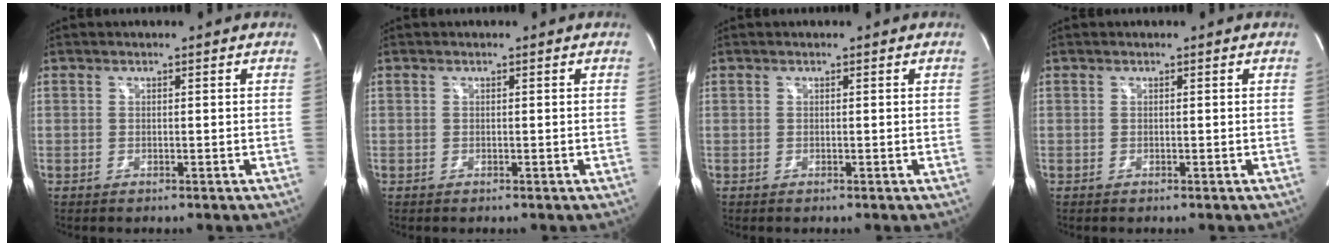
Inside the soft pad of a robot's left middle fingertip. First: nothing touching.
{"total": 0.0}
{"total": 0.0}
{"total": 0.0}